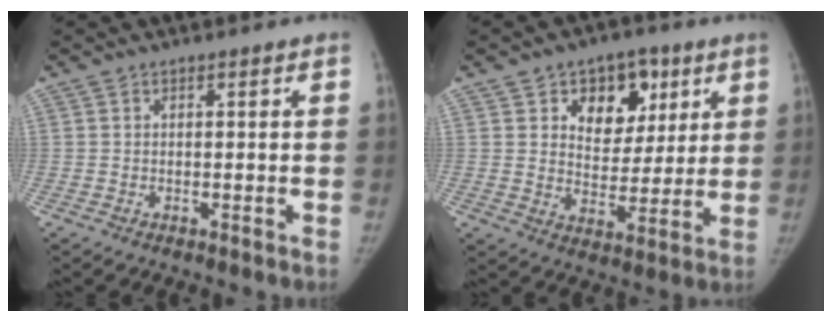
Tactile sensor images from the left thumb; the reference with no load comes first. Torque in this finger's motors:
{"motor_torque": [0.43, 0.49, 0.12, 0.31, 0.01]}